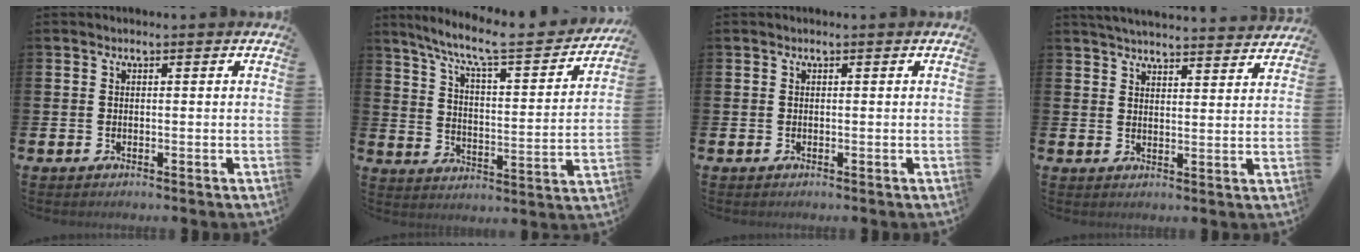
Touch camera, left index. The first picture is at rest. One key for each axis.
{"total": 8.7, "fx": 7.5, "fy": 1.3, "fz": 4.2, "tx": -0.102, "ty": -0.053, "tz": 0.117}
{"total": 0.0}
{"total": 4.7, "fx": 4.7, "fy": 0.2, "fz": 0.5, "tx": -0.013, "ty": -0.032, "tz": 0.082}